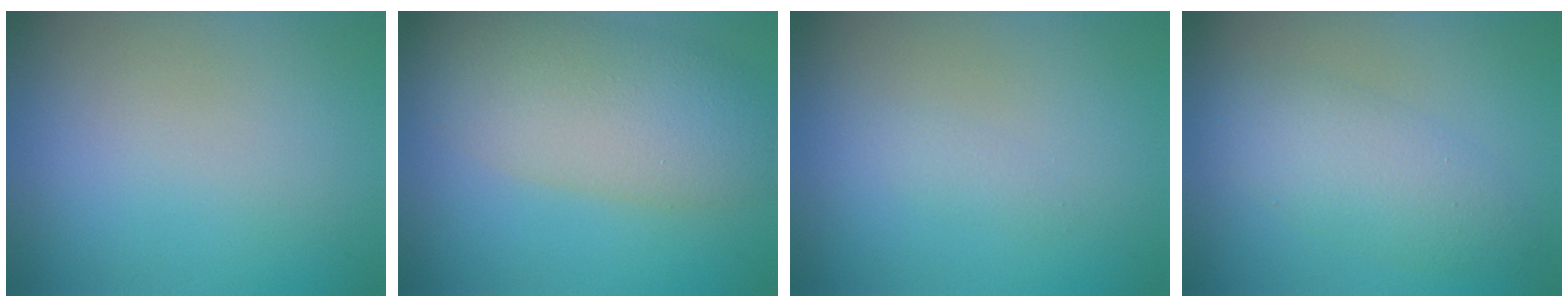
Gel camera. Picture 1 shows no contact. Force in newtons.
{"total": 7.7, "press": 7.7, "slide": 0.4}
{"total": 0.9, "press": 0.9, "slide": 0.1}
{"total": 4.5, "press": 4.5, "slide": 0.1}